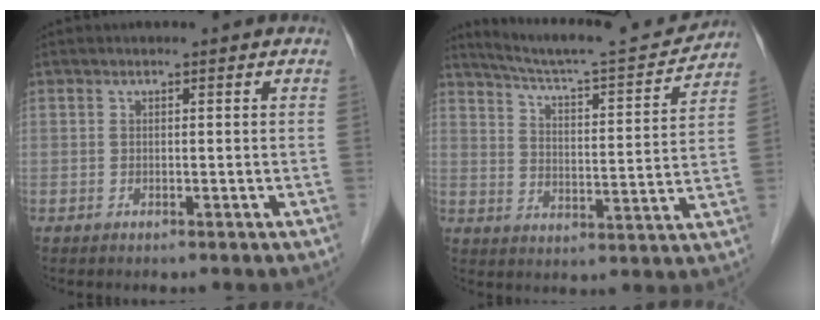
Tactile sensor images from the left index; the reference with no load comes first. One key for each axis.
{"total": 13.7, "fx": 13.3, "fy": 0.4, "fz": 3.5, "tx": -0.059, "ty": -0.005, "tz": 0.193}